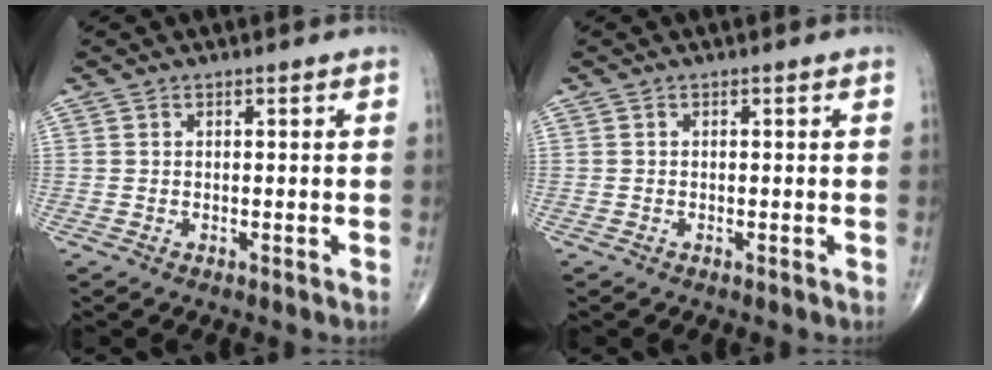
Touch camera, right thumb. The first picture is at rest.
{"total": 0.0}